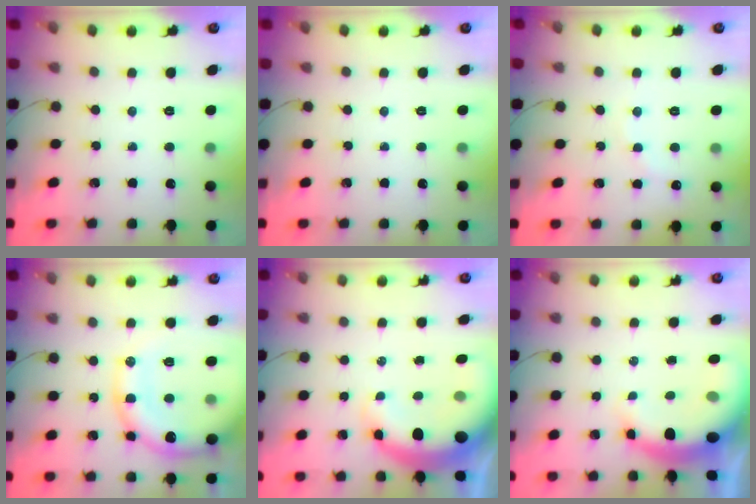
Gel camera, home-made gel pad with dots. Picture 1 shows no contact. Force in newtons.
{"total": 0.0}
{"total": 6.3, "press": 6.2, "slide": 1.3}
{"total": 19.4, "press": 19.0, "slide": 3.5}
{"total": 9.8, "press": 9.5, "slide": 2.5}
{"total": 8.6, "press": 8.4, "slide": 1.9}